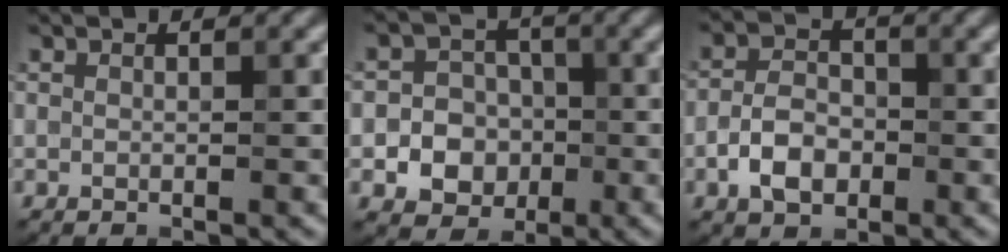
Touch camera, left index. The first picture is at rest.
{"total": 6.8, "force": [-1.8, 6.1, 2.4], "torque": [-0.027, 0.010, -0.054]}
{"total": 3.7, "force": [-1.5, 2.3, 2.5], "torque": [-0.048, 0.008, -0.030]}